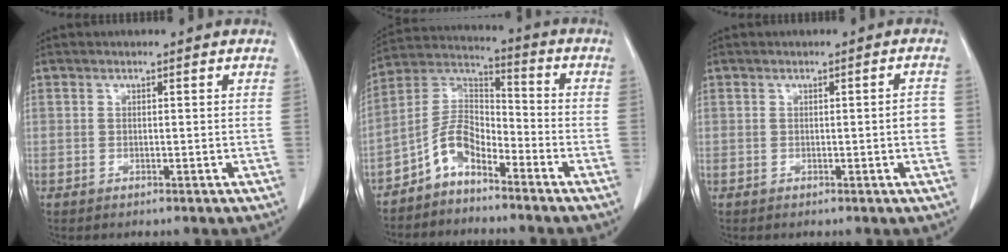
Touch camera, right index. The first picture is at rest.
{"total": 7.5, "force": [-5.1, 3.4, 4.4], "torque": [-0.089, 0.030, -0.105]}
{"total": 2.4, "force": [-0.3, 0.3, 2.4], "torque": [-0.028, 0.001, -0.005]}